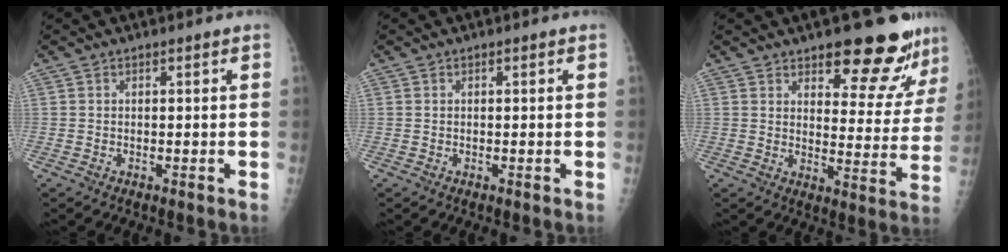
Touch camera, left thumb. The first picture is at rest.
{"total": 0.0}
{"total": 15.2, "force": [11.8, 5.1, 8.0], "torque": [-0.054, -0.088, 0.149]}